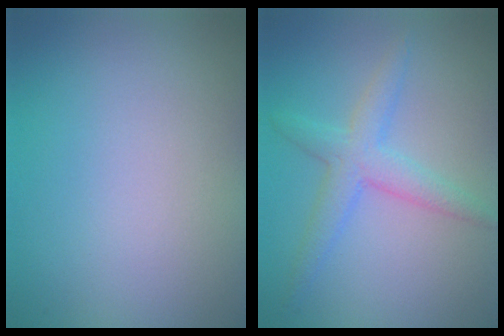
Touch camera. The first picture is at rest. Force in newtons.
{"total": 3.1, "press": 3.1, "slide": 0.0}